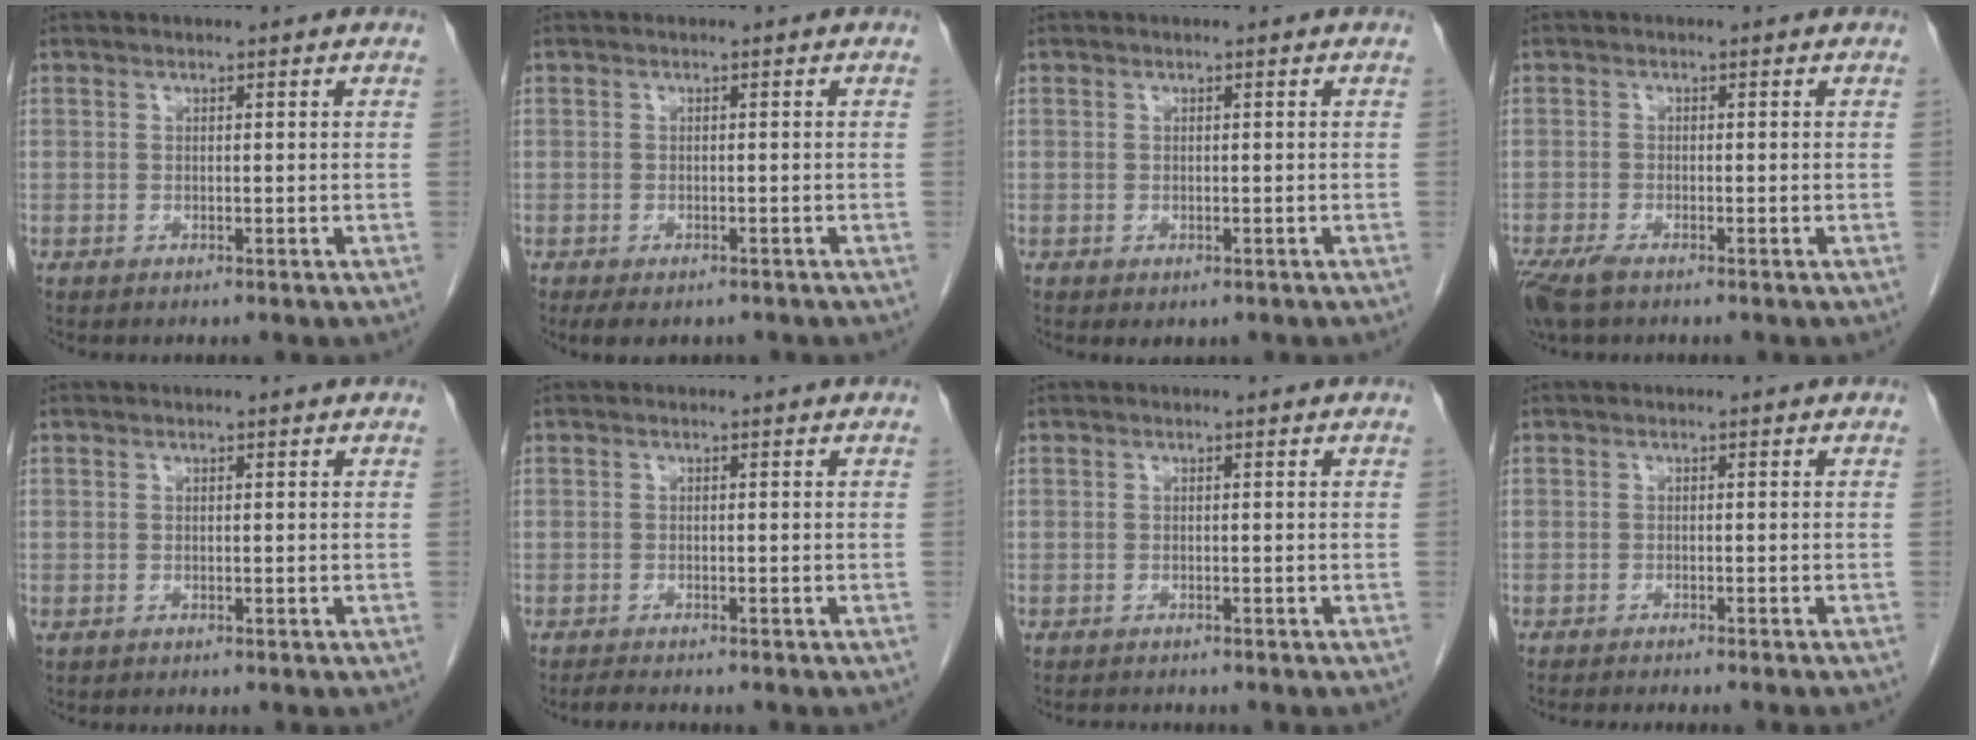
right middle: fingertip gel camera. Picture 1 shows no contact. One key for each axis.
{"total": 3.9, "fx": -3.0, "fy": 1.8, "fz": 1.9, "tx": -0.024, "ty": -0.006, "tz": -0.038}
{"total": 0.9, "fx": -0.4, "fy": 0.6, "fz": 0.5, "tx": -0.010, "ty": -0.002, "tz": 0.002}
{"total": 4.3, "fx": -3.1, "fy": 1.3, "fz": 2.8, "tx": -0.059, "ty": -0.012, "tz": -0.053}
{"total": 0.0}
{"total": 1.9, "fx": -1.7, "fy": 0.1, "fz": 0.8, "tx": -0.022, "ty": -0.009, "tz": -0.026}
{"total": 1.3, "fx": -1.3, "fy": 0.2, "fz": 0.3, "tx": -0.011, "ty": -0.007, "tz": -0.017}
{"total": 7.2, "fx": -6.4, "fy": 0.0, "fz": 3.3, "tx": -0.025, "ty": -0.015, "tz": -0.086}